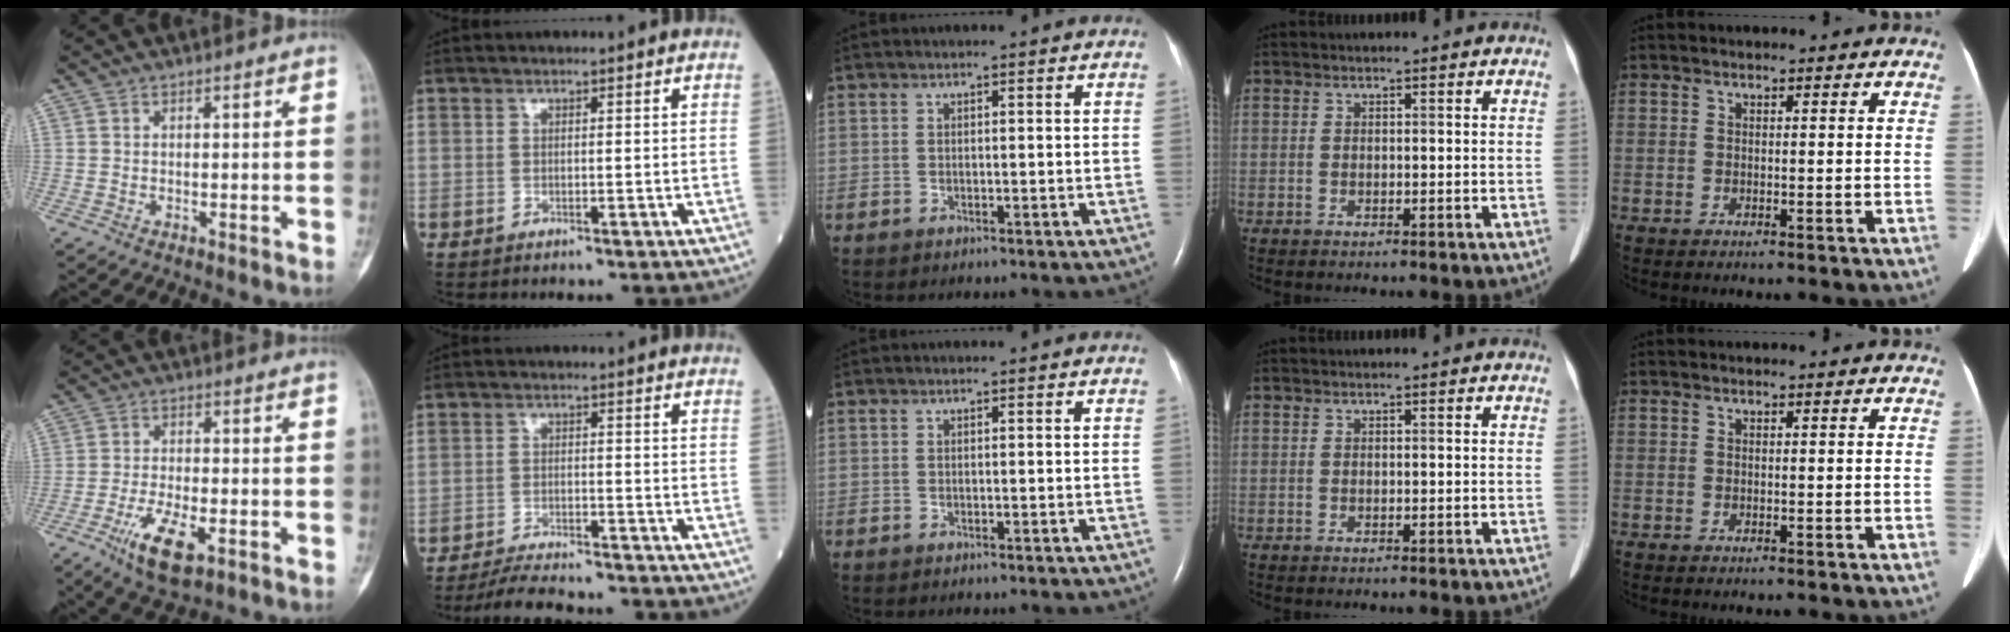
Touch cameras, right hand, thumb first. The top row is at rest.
{"thumb": {"total": 9.1, "force": [-4.2, 3.5, 7.2], "torque": [-0.137, 0.006, -0.069]}, "index": {"total": 9.2, "force": [-8.5, 0.9, 3.2], "torque": [-0.051, -0.010, -0.132]}}